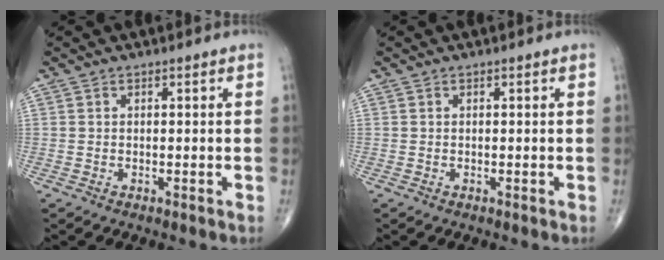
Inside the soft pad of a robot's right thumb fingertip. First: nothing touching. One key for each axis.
{"total": 0.0}